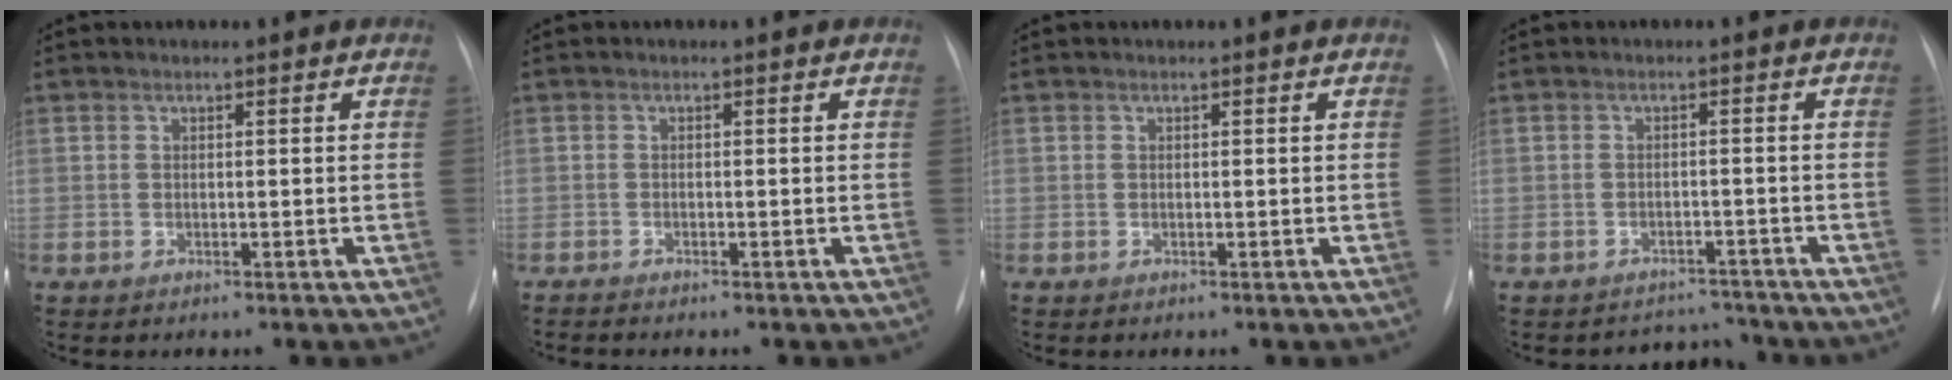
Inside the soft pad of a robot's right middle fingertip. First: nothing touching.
{"total": 1.4, "force": [-1.3, 0.2, 0.6], "torque": [-0.013, -0.005, -0.016]}
{"total": 0.0}
{"total": 3.7, "force": [-3.4, 0.9, -1.2], "torque": [0.016, 0.015, -0.044]}